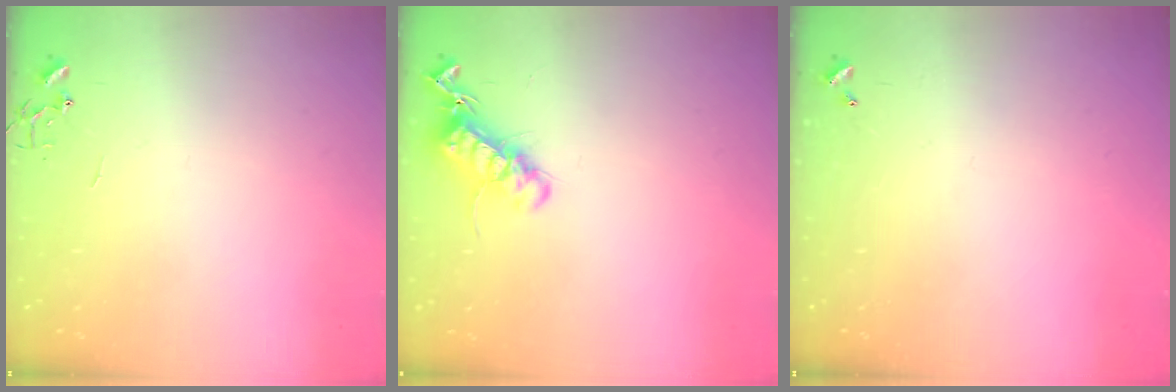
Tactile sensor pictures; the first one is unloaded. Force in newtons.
{"total": 13.0, "press": 13.0, "slide": 0.3}
{"total": 0.0}